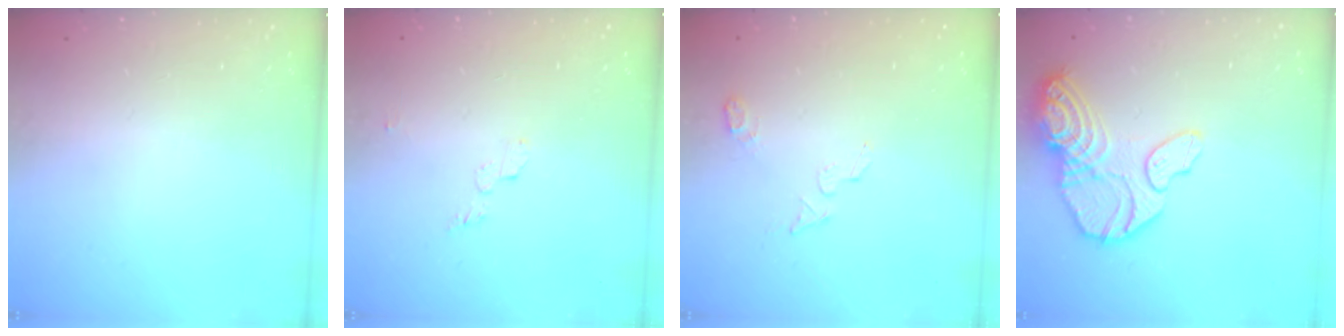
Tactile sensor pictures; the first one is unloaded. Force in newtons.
{"total": 3.5, "press": 3.5, "slide": 0.2}
{"total": 5.0, "press": 4.9, "slide": 1.1}
{"total": 16.4, "press": 16.3, "slide": 1.9}